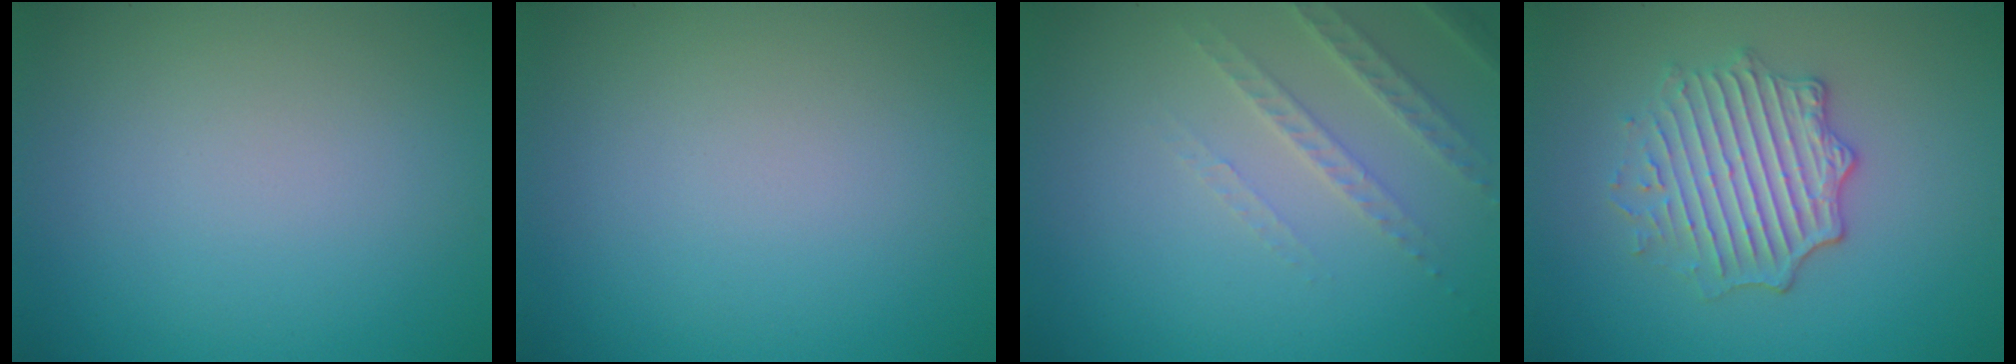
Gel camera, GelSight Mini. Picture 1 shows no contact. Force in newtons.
{"total": 0.0}
{"total": 2.5, "press": 2.4, "slide": 0.7}
{"total": 4.2, "press": 3.8, "slide": 1.9}